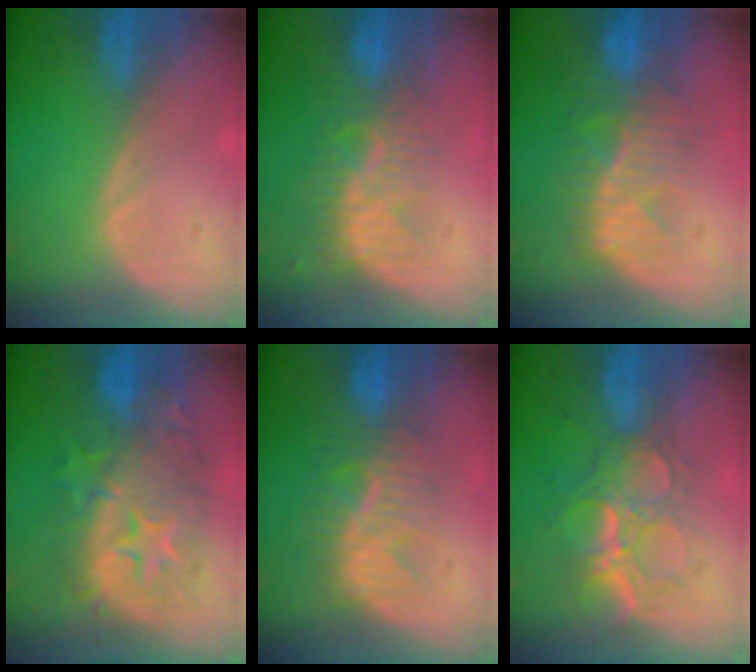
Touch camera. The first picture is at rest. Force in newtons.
{"total": 8.1, "press": 7.4, "slide": 3.5}
{"total": 10.0, "press": 8.5, "slide": 5.3}
{"total": 12.6, "press": 12.6, "slide": 1.1}
{"total": 8.6, "press": 8.0, "slide": 2.9}
{"total": 8.9, "press": 7.8, "slide": 4.3}